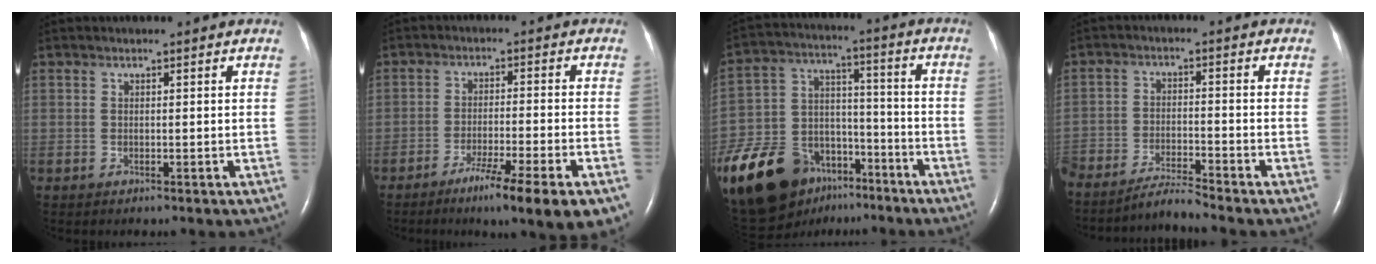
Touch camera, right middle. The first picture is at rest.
{"total": 11.5, "force": [-6.9, 0.1, 9.1], "torque": [-0.121, -0.022, -0.103]}
{"total": 26.7, "force": [-17.1, 15.6, 13.3], "torque": [-0.353, 0.007, -0.288]}
{"total": 5.5, "force": [-5.1, -1.3, 1.2], "torque": [-0.018, -0.015, -0.095]}